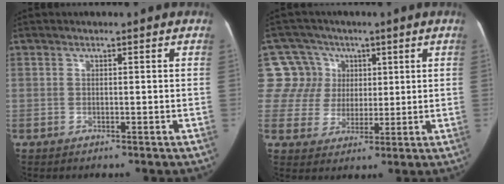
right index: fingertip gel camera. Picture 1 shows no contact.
{"total": 9.1, "force": [2.8, 8.6, 0.6], "torque": [-0.010, 0.030, 0.053]}